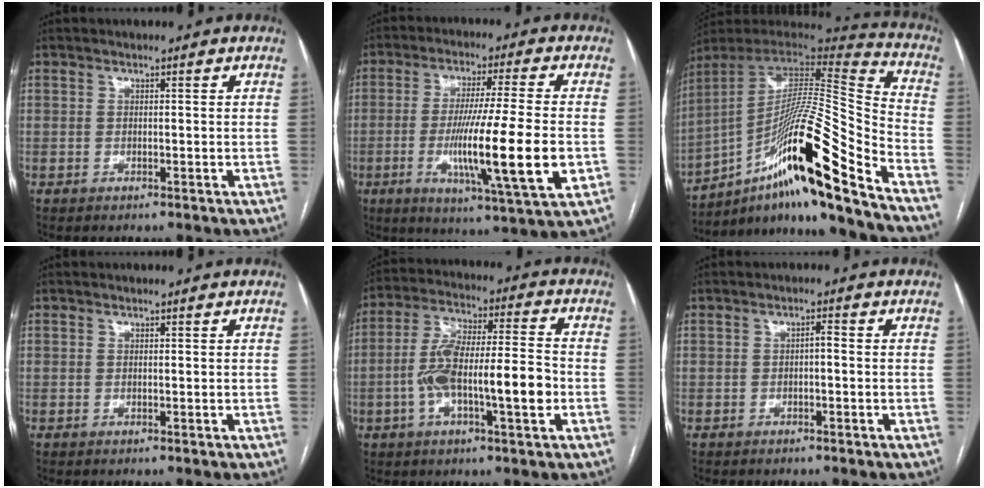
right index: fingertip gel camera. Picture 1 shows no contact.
{"total": 16.3, "force": [-3.4, 0.0, 16.0], "torque": [-0.277, -0.026, -0.059]}
{"total": 23.8, "force": [-13.7, 0.3, 19.5], "torque": [-0.314, -0.002, -0.238]}
{"total": 0.0}
{"total": 13.5, "force": [-3.1, 2.7, 12.9], "torque": [-0.237, 0.019, -0.053]}
{"total": 1.2, "force": [-0.2, 0.4, 1.1], "torque": [-0.017, 0.004, -0.005]}